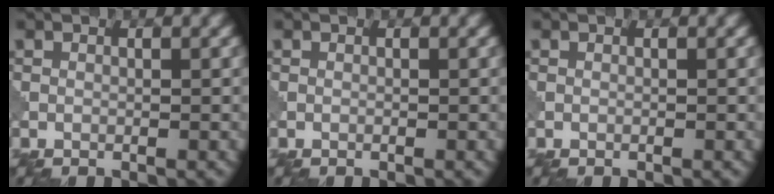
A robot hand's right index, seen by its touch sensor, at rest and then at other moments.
{"total": 0.0}
{"total": 0.0}